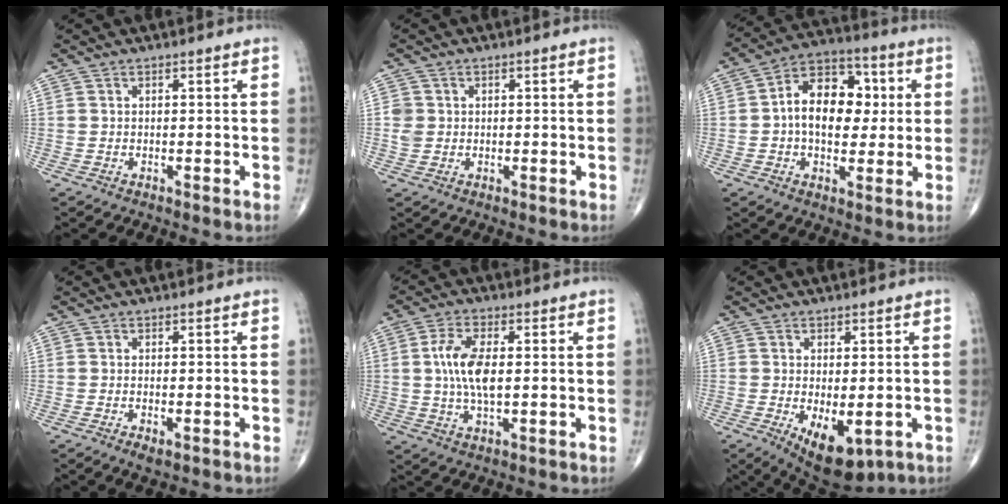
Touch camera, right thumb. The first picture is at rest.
{"total": 2.6, "force": [0.2, 2.4, 1.0], "torque": [-0.007, 0.002, 0.007]}
{"total": 14.2, "force": [1.1, 9.4, 10.5], "torque": [-0.123, 0.022, 0.006]}
{"total": 2.0, "force": [-0.8, 0.7, 1.6], "torque": [-0.030, -0.004, -0.013]}
{"total": 8.8, "force": [0.7, 3.8, 7.9], "torque": [-0.164, -0.002, 0.012]}
{"total": 10.0, "force": [-3.3, 4.7, 8.1], "torque": [-0.116, -0.012, -0.035]}